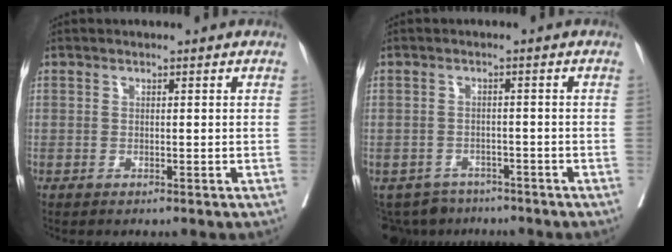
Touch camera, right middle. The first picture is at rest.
{"total": 6.3, "force": [-5.4, 3.2, 0.0], "torque": [0.001, 0.002, -0.078]}